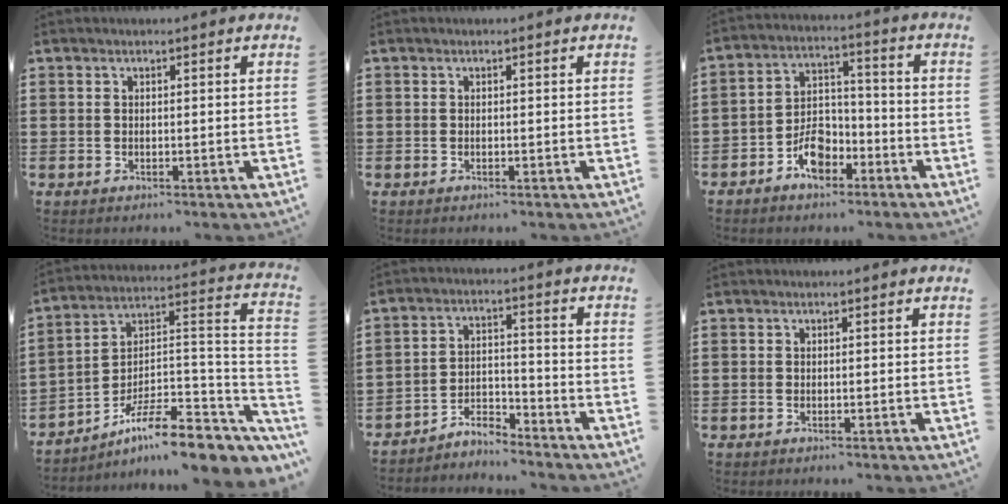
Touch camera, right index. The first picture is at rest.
{"total": 0.0}
{"total": 6.7, "force": [-3.9, 3.8, 3.8], "torque": [-0.076, 0.015, -0.071]}
{"total": 11.3, "force": [-8.4, 2.9, 7.0], "torque": [-0.107, 0.015, -0.154]}
{"total": 4.4, "force": [-4.2, 0.9, 0.9], "torque": [-0.019, 0.009, -0.086]}
{"total": 0.0}